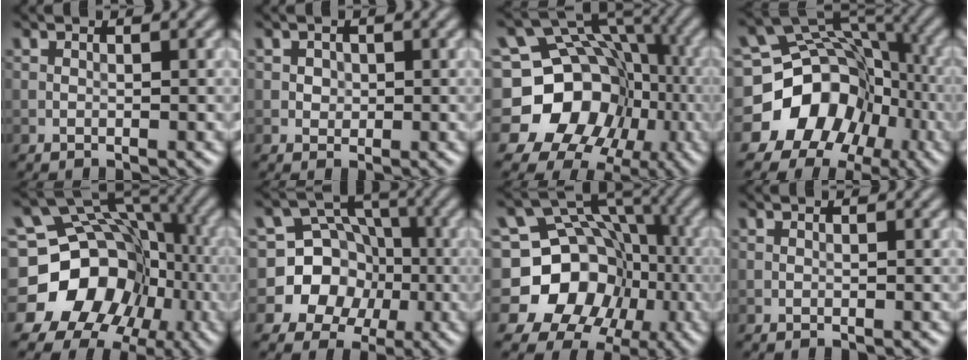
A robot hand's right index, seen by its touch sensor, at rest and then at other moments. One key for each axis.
{"total": 1.0, "fx": 0.2, "fy": 0.9, "fz": 0.3, "tx": -0.002, "ty": -0.002, "tz": 0.005}
{"total": 17.6, "fx": -4.4, "fy": 15.6, "fz": 6.8, "tx": -0.126, "ty": 0.006, "tz": -0.079}
{"total": 11.5, "fx": -4.8, "fy": 9.5, "fz": 4.5, "tx": -0.076, "ty": 0.015, "tz": -0.101}
{"total": 15.9, "fx": -4.5, "fy": 13.8, "fz": 6.5, "tx": -0.112, "ty": 0.002, "tz": -0.094}
{"total": 8.3, "fx": -2.0, "fy": 7.8, "fz": 2.1, "tx": -0.020, "ty": 0.020, "tz": -0.063}
{"total": 15.7, "fx": -4.0, "fy": 14.1, "fz": 5.6, "tx": -0.103, "ty": 0.005, "tz": -0.080}
{"total": 0.0}